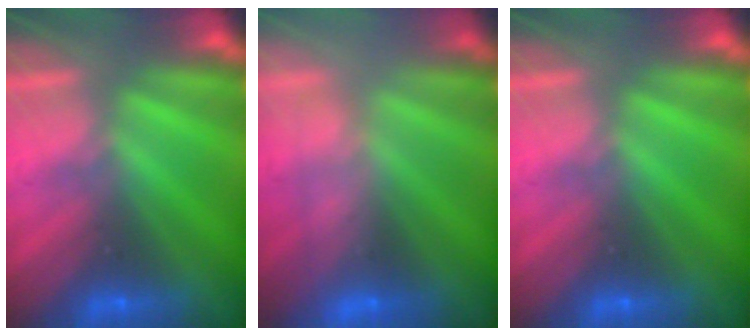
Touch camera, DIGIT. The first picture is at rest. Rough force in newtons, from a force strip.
{"total": 2.4}
{"total": 0.0}